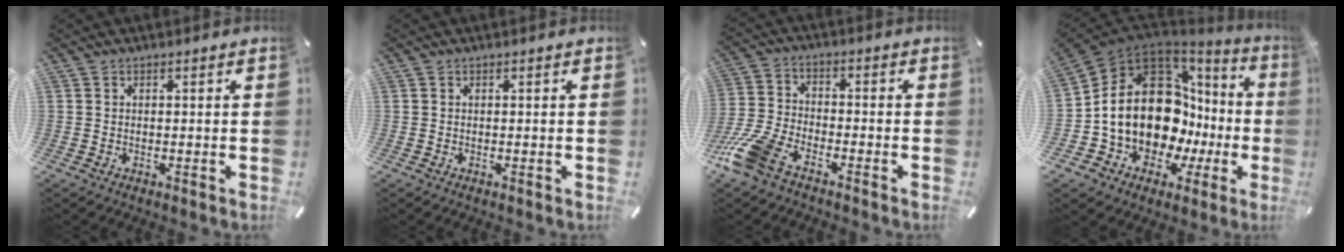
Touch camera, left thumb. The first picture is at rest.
{"total": 0.0}
{"total": 11.1, "force": [-7.5, 5.0, 6.4], "torque": [-0.155, 0.021, -0.149]}
{"total": 20.6, "force": [1.8, 14.7, 14.3], "torque": [-0.267, -0.037, 0.044]}